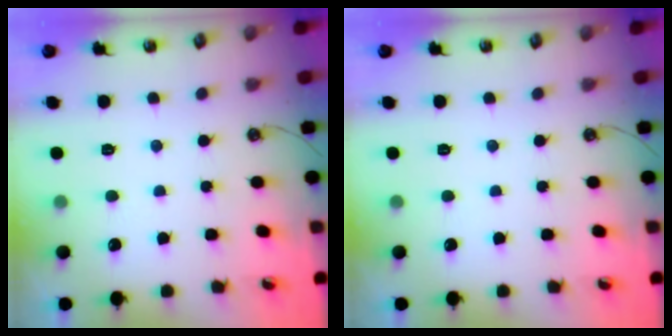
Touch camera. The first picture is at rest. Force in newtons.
{"total": 0.0}